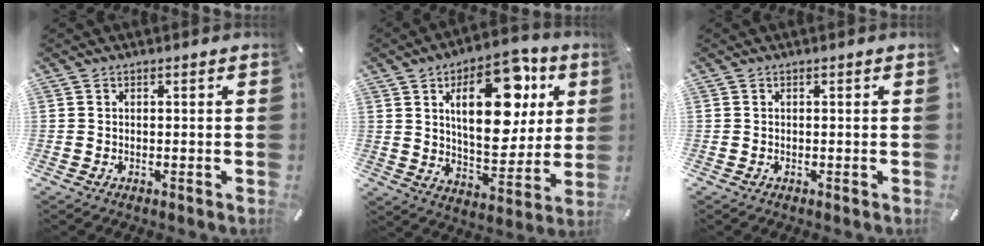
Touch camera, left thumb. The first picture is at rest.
{"total": 21.3, "force": [8.1, 11.3, 16.0], "torque": [-0.235, -0.030, 0.126]}
{"total": 0.0}